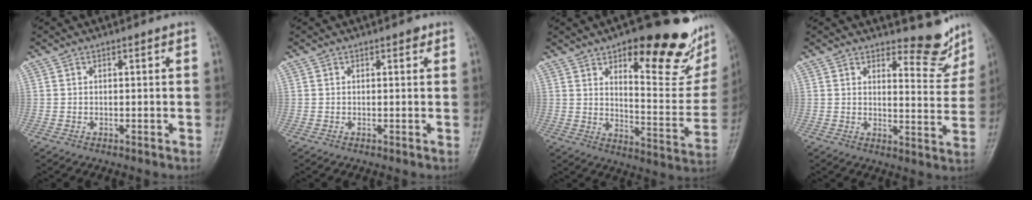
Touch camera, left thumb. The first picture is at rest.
{"total": 0.9, "force": [0.5, 0.5, 0.6], "torque": [-0.001, 0.000, 0.003]}
{"total": 24.4, "force": [14.1, 8.8, 17.8], "torque": [-0.181, -0.066, 0.197]}
{"total": 7.9, "force": [6.9, 2.7, 2.9], "torque": [-0.009, -0.064, 0.088]}